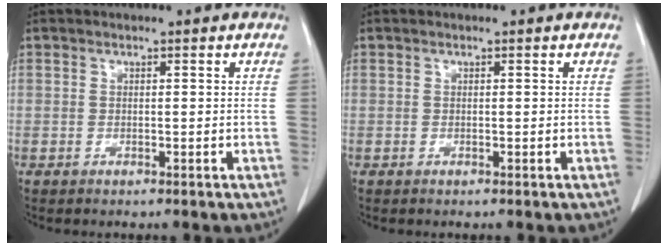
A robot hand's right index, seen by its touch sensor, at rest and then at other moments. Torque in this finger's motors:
{"motor_torque": [0.00, 0.00, 0.00, 0.00]}